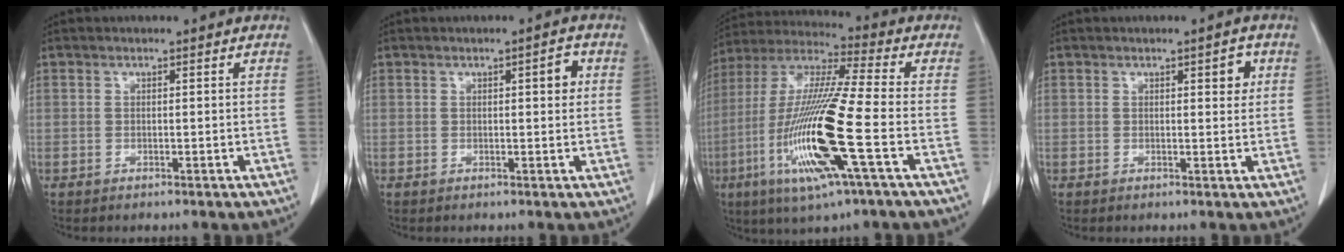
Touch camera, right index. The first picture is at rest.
{"total": 2.4, "force": [0.7, 0.5, 2.2], "torque": [-0.030, 0.003, 0.008]}
{"total": 19.0, "force": [-5.7, 0.6, 18.1], "torque": [-0.386, -0.023, -0.113]}
{"total": 2.4, "force": [1.0, 0.7, 2.1], "torque": [-0.025, -0.001, 0.013]}